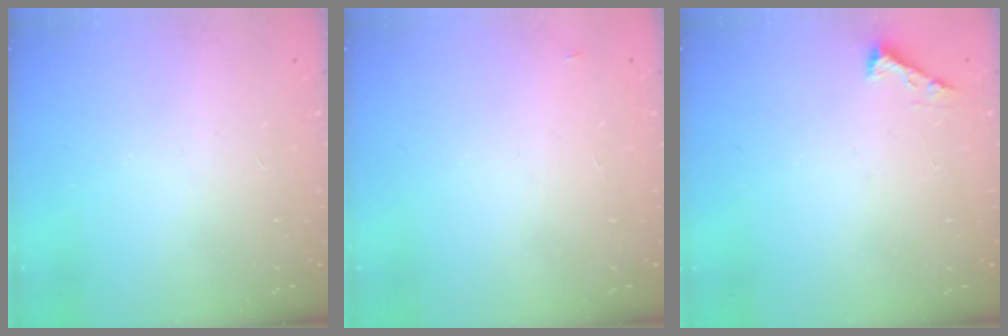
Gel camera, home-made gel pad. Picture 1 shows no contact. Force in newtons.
{"total": 2.6, "press": 2.6, "slide": 0.2}
{"total": 2.3, "press": 2.3, "slide": 0.3}